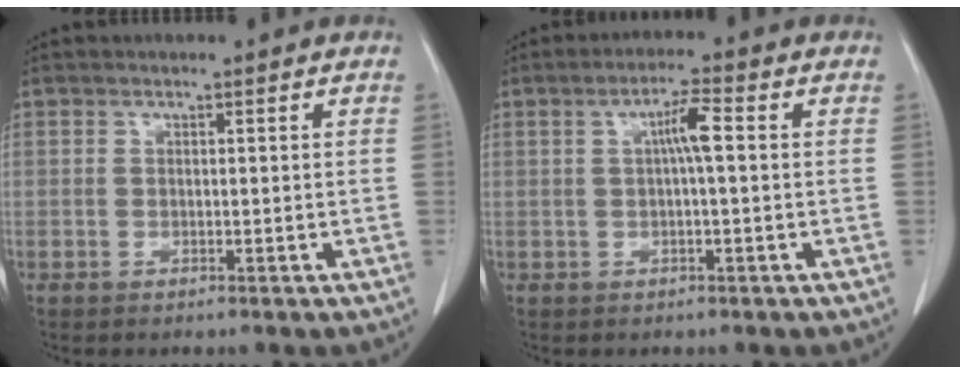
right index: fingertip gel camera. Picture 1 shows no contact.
{"total": 4.1, "force": [0.7, 0.4, 4.1], "torque": [-0.072, 0.012, 0.010]}